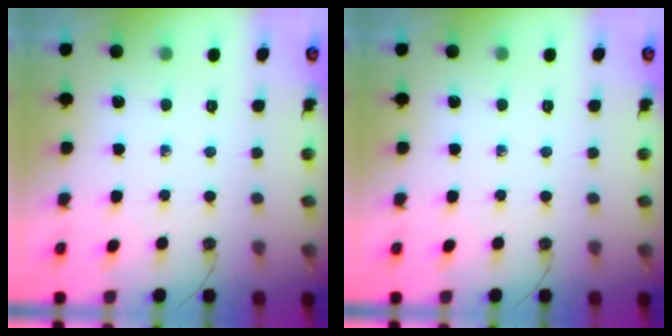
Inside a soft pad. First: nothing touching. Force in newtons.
{"total": 0.0}